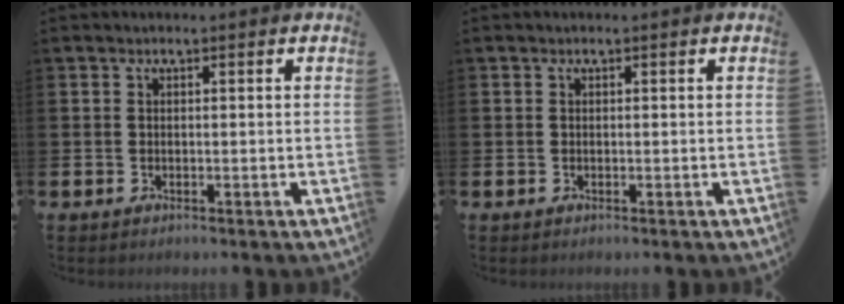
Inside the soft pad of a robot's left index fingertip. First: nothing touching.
{"total": 0.0}